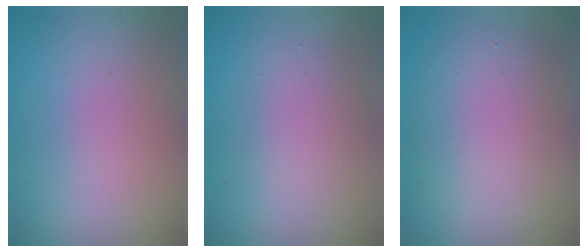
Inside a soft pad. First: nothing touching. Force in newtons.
{"total": 2.6, "press": 2.6, "slide": 0.2}
{"total": 6.5, "press": 6.5, "slide": 0.2}